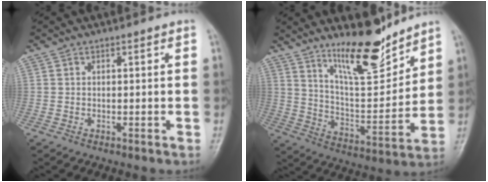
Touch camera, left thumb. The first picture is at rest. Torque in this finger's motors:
{"motor_torque": [0.42, 0.18, 1.39, -1.37, 0.14]}